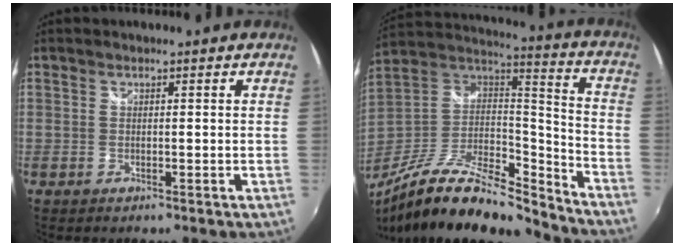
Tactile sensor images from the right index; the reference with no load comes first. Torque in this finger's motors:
{"motor_torque": [-0.25, -0.20, -0.06, -0.18]}